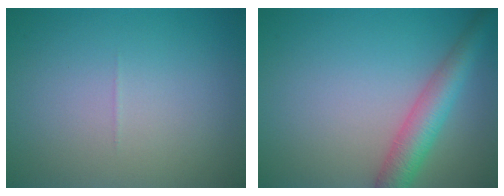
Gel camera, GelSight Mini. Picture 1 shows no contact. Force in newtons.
{"total": 4.3, "press": 4.3, "slide": 0.1}